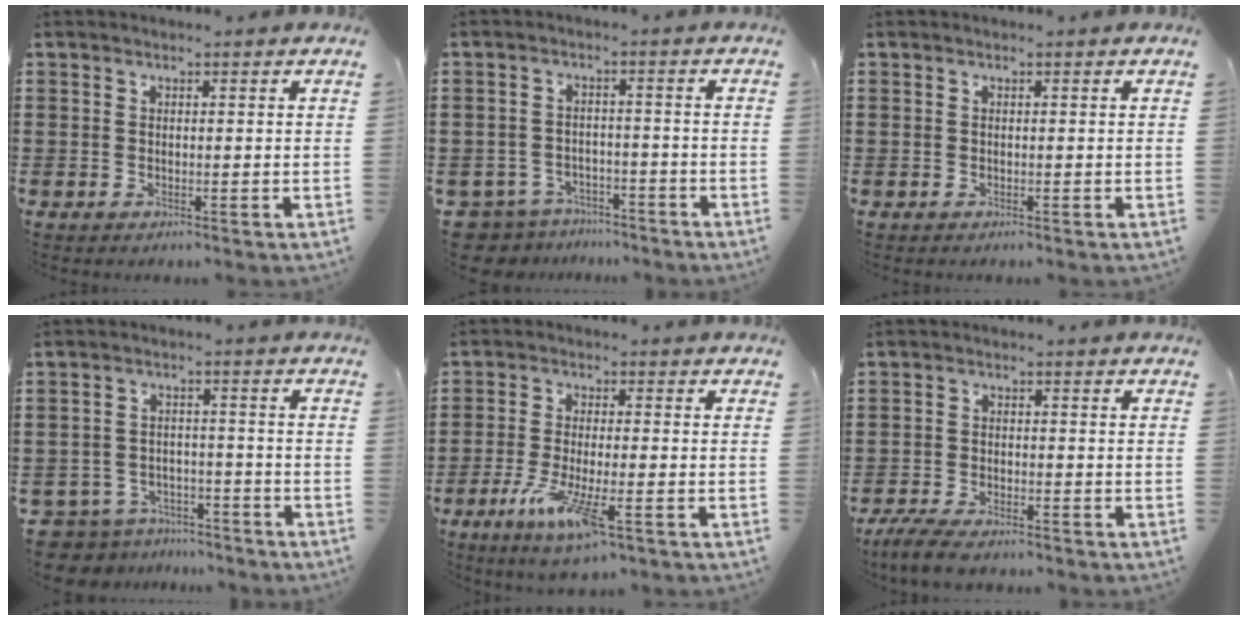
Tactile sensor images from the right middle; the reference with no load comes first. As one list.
[{"total": 4.3, "force": [-4.2, 1.0, 0.2], "torque": [-0.033, -0.005, -0.093]}, {"total": 0.0}, {"total": 5.2, "force": [-5.1, 1.1, 0.3], "torque": [-0.039, -0.001, -0.113]}, {"total": 7.6, "force": [-3.7, 1.5, 6.5], "torque": [-0.134, -0.013, -0.065]}, {"total": 4.2, "force": [-3.9, 0.6, 1.6], "torque": [-0.049, -0.009, -0.081]}]